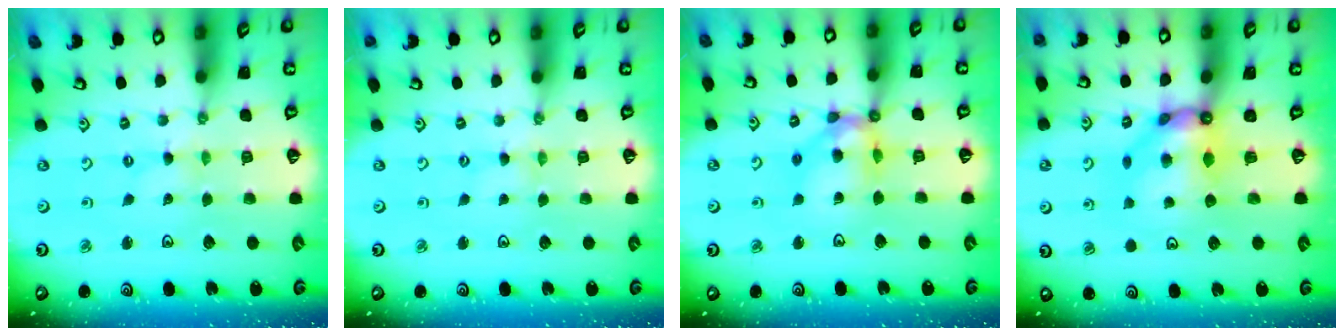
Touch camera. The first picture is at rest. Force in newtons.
{"total": 0.5, "press": 0.5, "slide": 0.1}
{"total": 11.7, "press": 11.6, "slide": 1.1}
{"total": 9.7, "press": 9.6, "slide": 0.9}